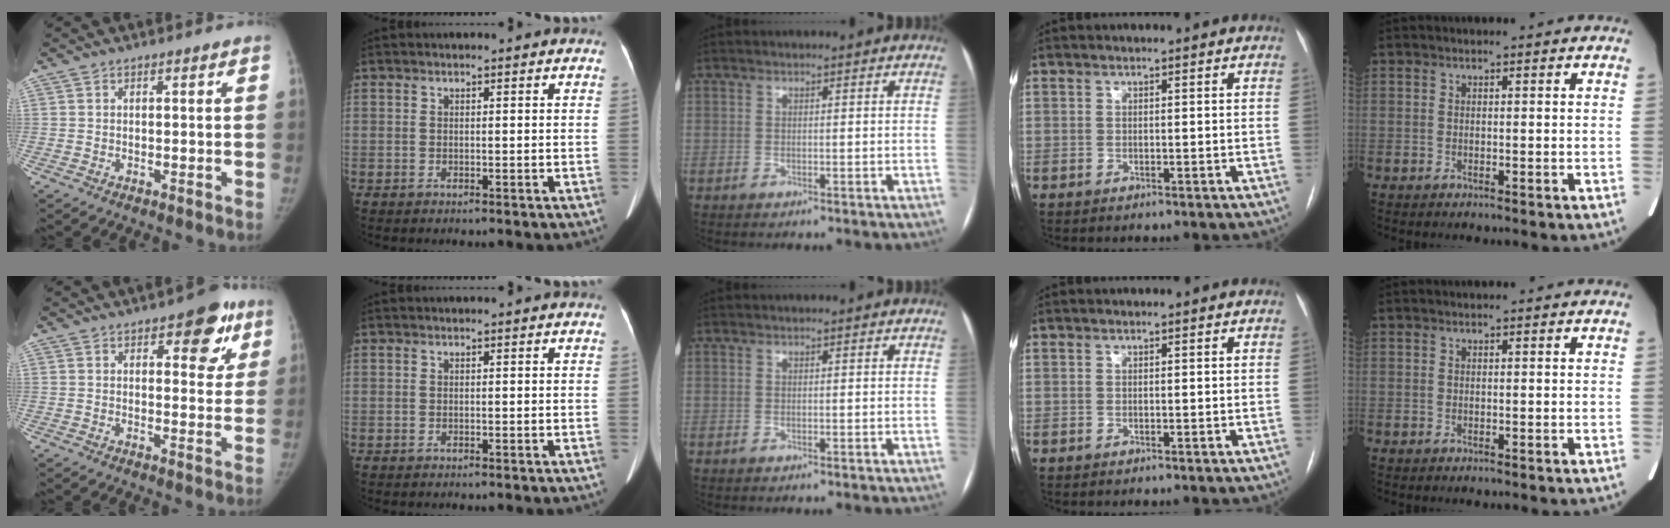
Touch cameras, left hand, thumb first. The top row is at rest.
{"thumb": {"total": 9.1, "force": [4.6, 4.5, 6.5], "torque": [-0.040, -0.014, 0.052]}}